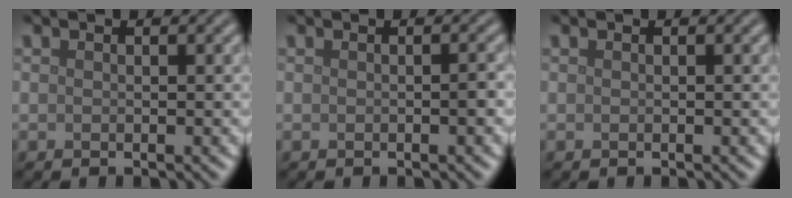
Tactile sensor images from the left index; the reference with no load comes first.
{"total": 0.7, "force": [-0.2, 0.0, 0.7], "torque": [-0.009, 0.003, -0.001]}
{"total": 0.0}